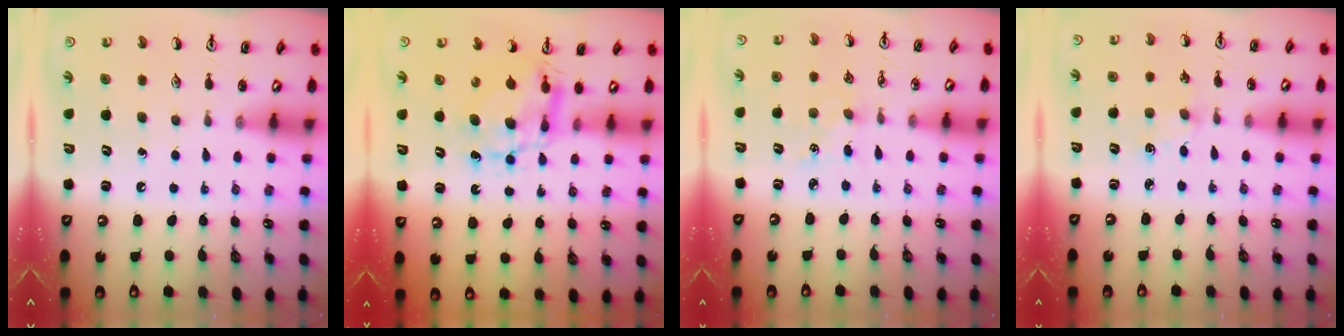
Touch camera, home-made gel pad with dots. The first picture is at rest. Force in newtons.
{"total": 7.2, "press": 7.2, "slide": 0.6}
{"total": 3.9, "press": 3.8, "slide": 0.6}
{"total": 1.4, "press": 1.3, "slide": 0.3}